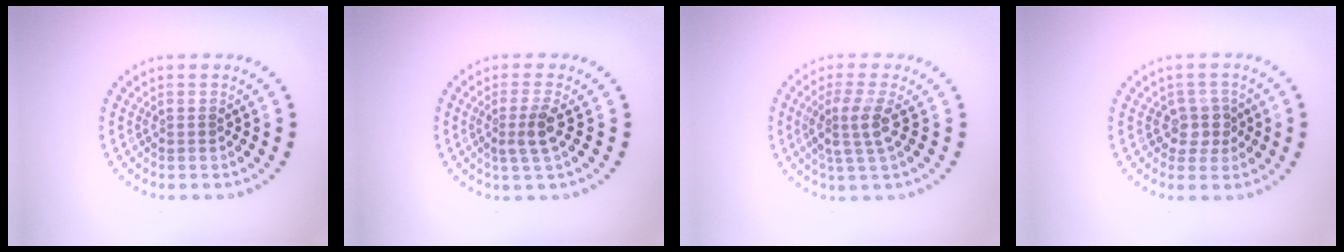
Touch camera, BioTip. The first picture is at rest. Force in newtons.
{"total": 2.3, "press": 1.7, "slide": 1.5}
{"total": 2.9, "press": 2.3, "slide": 1.8}
{"total": 2.1, "press": 1.7, "slide": 1.2}